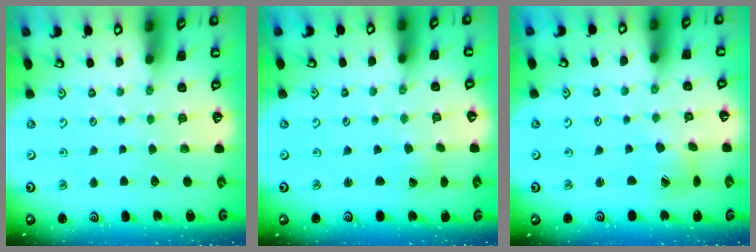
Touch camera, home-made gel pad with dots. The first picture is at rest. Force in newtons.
{"total": 0.5, "press": 0.5, "slide": 0.0}
{"total": 6.4, "press": 6.4, "slide": 0.4}